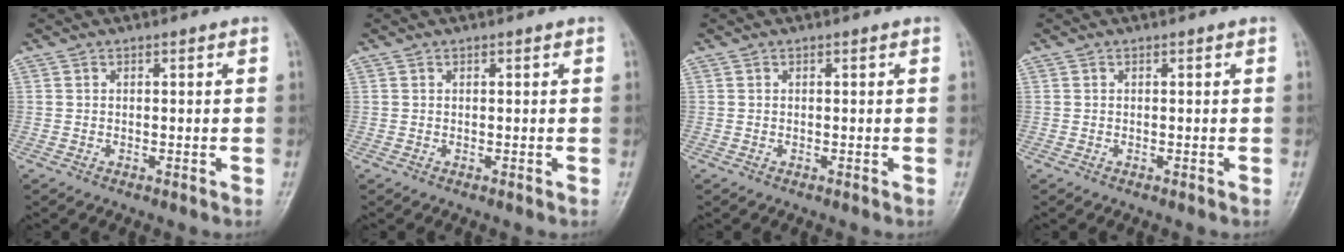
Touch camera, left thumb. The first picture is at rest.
{"total": 0.0}
{"total": 0.0}
{"total": 0.0}